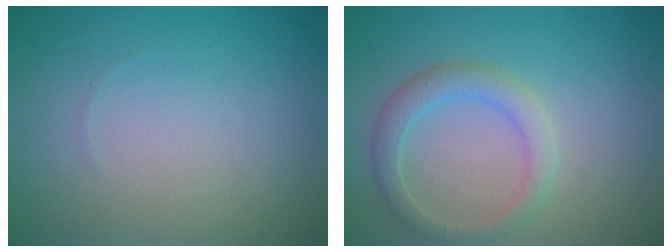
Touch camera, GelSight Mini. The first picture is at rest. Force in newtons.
{"total": 2.7, "press": 2.7, "slide": 0.2}